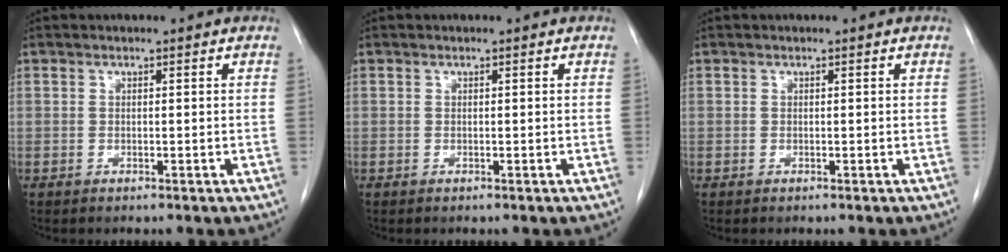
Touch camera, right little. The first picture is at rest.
{"total": 0.0}
{"total": 0.0}